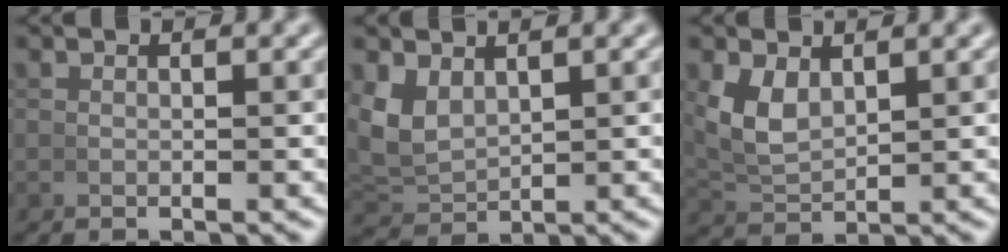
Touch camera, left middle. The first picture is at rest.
{"total": 4.5, "force": [1.2, 3.5, 2.5], "torque": [-0.089, -0.020, 0.038]}
{"total": 3.6, "force": [1.3, 2.3, 2.5], "torque": [-0.066, -0.005, 0.036]}